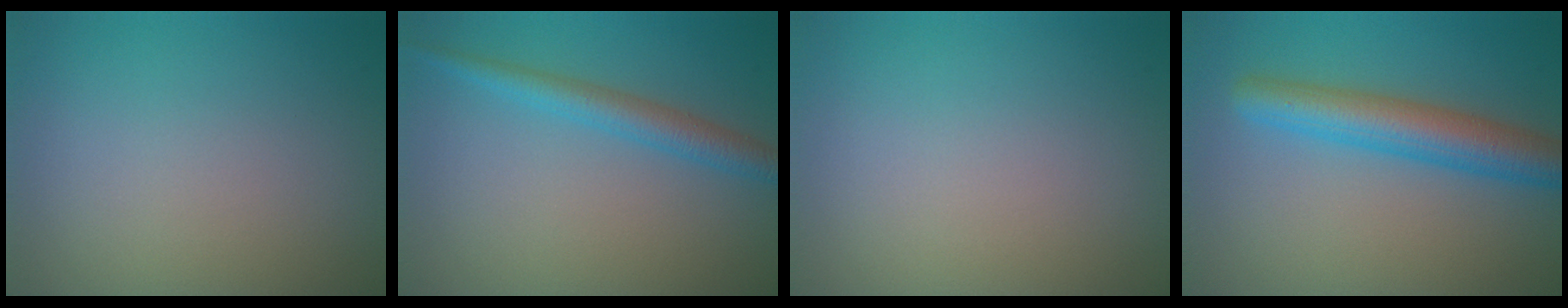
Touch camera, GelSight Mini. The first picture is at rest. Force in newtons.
{"total": 2.8, "press": 2.8, "slide": 0.2}
{"total": 0.0}
{"total": 5.4, "press": 5.4, "slide": 0.1}